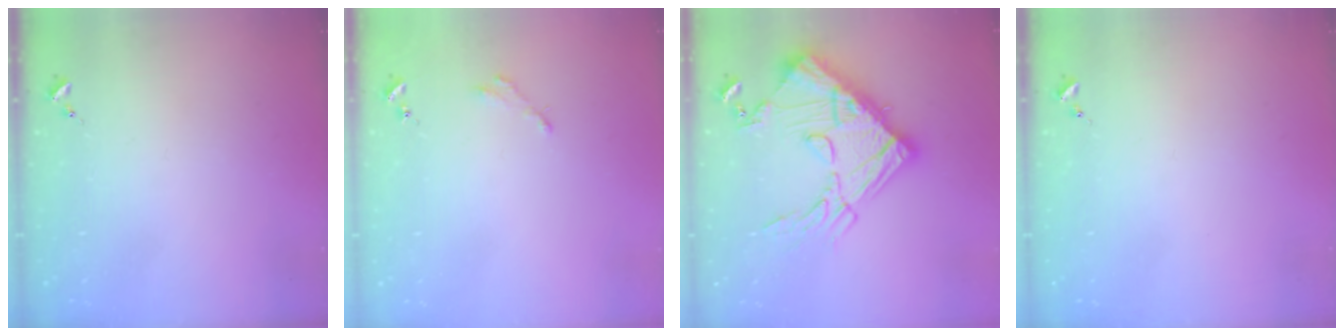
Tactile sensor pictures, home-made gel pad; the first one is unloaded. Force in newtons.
{"total": 2.5, "press": 2.5, "slide": 0.2}
{"total": 24.8, "press": 24.7, "slide": 2.3}
{"total": 0.0}